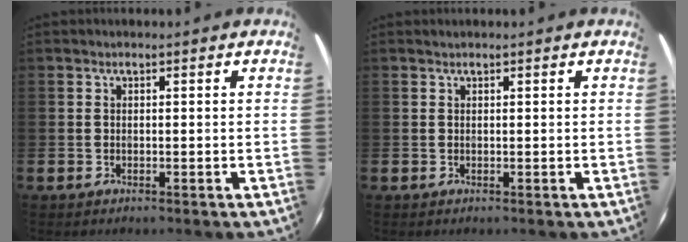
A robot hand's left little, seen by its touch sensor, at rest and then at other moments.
{"total": 0.0}